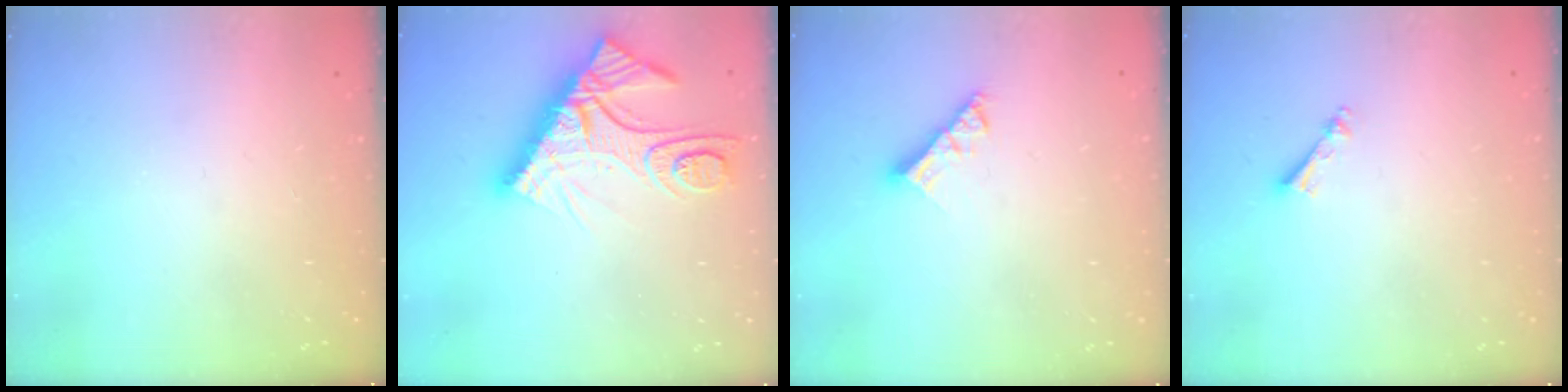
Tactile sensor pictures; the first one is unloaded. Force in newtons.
{"total": 16.4, "press": 16.3, "slide": 1.4}
{"total": 6.6, "press": 6.6, "slide": 0.6}
{"total": 3.4, "press": 3.4, "slide": 0.4}